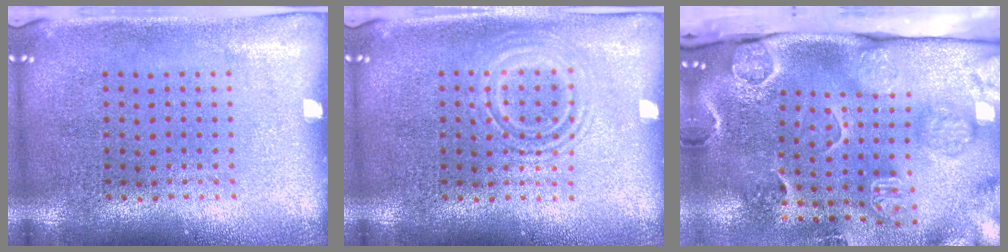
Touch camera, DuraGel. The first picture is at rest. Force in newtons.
{"total": 2.4, "press": 2.4, "slide": 0.4}
{"total": 4.6, "press": 3.4, "slide": 3.1}